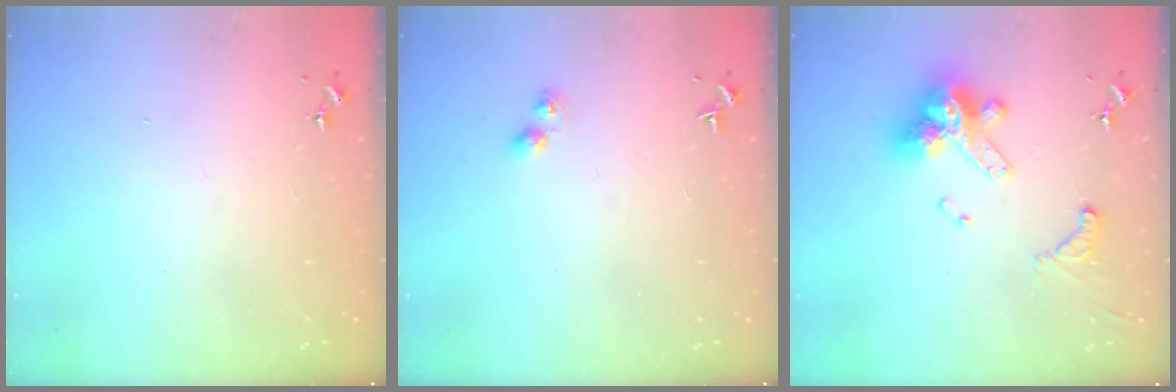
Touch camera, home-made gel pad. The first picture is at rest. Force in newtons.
{"total": 4.1, "press": 4.1, "slide": 0.3}
{"total": 14.1, "press": 14.0, "slide": 1.4}